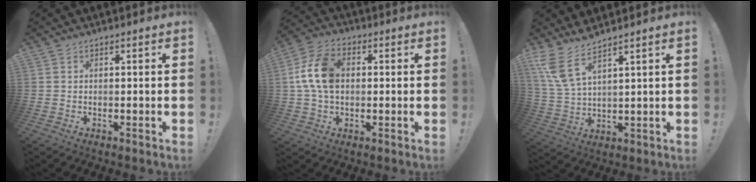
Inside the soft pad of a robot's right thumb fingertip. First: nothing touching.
{"total": 12.9, "force": [1.3, 8.7, 9.4], "torque": [-0.172, 0.009, 0.026]}
{"total": 8.3, "force": [5.9, 2.3, 5.3], "torque": [-0.120, -0.021, 0.118]}